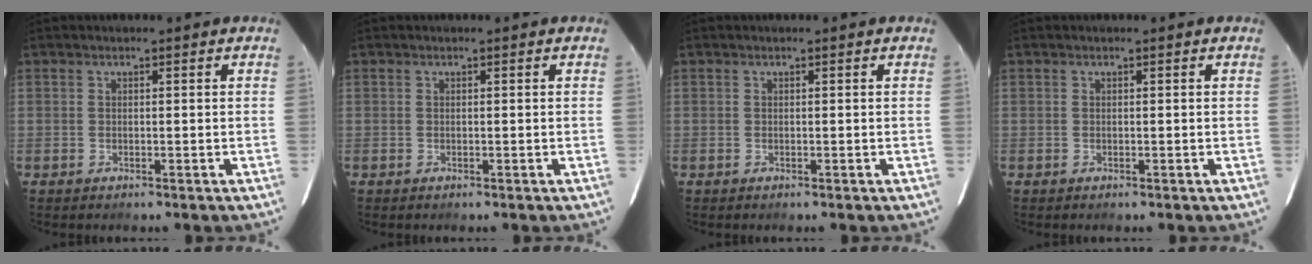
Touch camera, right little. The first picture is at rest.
{"total": 0.0}
{"total": 0.0}
{"total": 0.0}